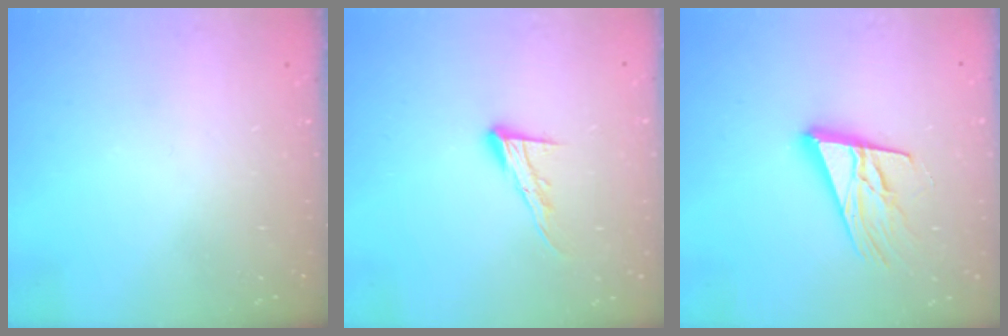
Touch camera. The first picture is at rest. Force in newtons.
{"total": 9.8, "press": 9.8, "slide": 0.6}
{"total": 17.0, "press": 16.5, "slide": 4.2}